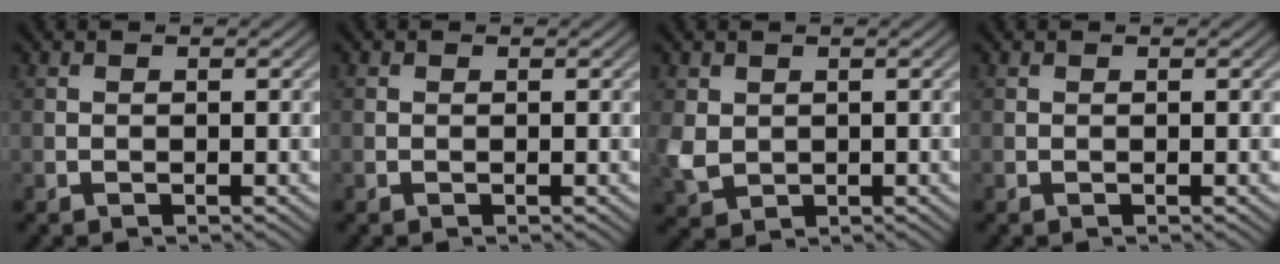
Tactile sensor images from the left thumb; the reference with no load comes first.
{"total": 0.0}
{"total": 3.3, "force": [0.5, 2.7, 1.7], "torque": [-0.054, -0.005, 0.015]}
{"total": 0.0}